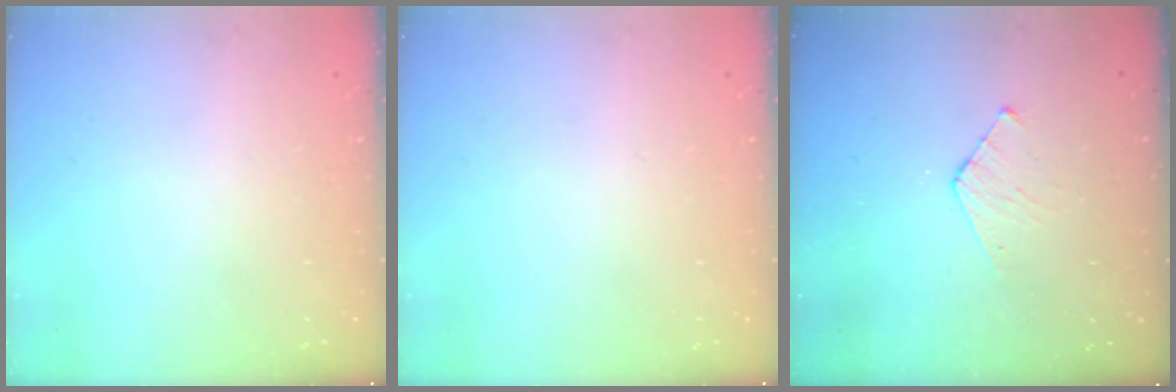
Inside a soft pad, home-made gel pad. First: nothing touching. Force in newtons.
{"total": 0.0}
{"total": 4.4, "press": 4.4, "slide": 0.4}